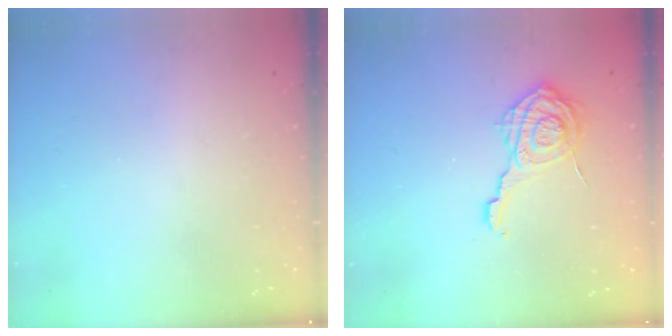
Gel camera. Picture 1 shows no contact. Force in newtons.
{"total": 12.2, "press": 12.2, "slide": 0.6}